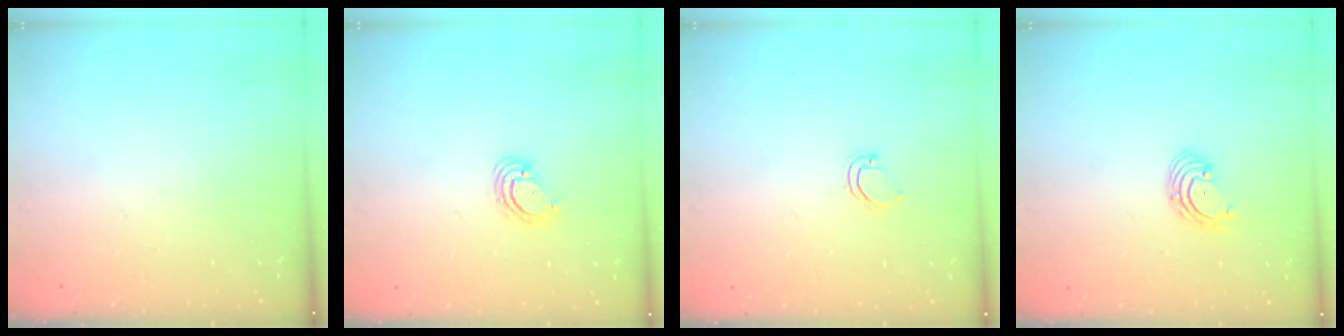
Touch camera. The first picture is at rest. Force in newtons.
{"total": 3.6, "press": 3.6, "slide": 0.3}
{"total": 3.7, "press": 3.7, "slide": 0.3}
{"total": 2.9, "press": 2.9, "slide": 0.3}